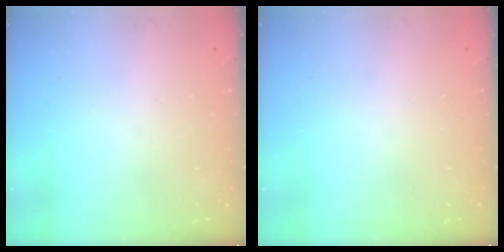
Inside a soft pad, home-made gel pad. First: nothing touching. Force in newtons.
{"total": 0.0}